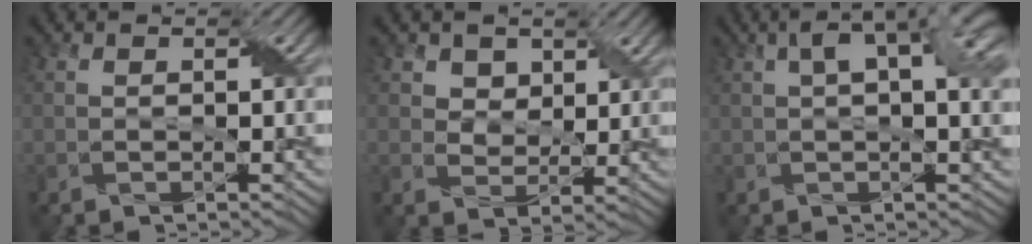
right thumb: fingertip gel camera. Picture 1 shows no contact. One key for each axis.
{"total": 4.4, "fx": 2.6, "fy": 3.2, "fz": 1.7, "tx": -0.051, "ty": -0.016, "tz": 0.044}
{"total": 8.4, "fx": 2.3, "fy": 3.0, "fz": 7.5, "tx": -0.122, "ty": 0.016, "tz": 0.036}